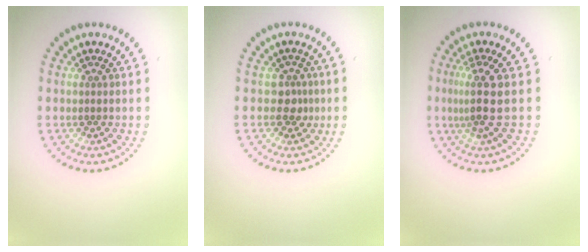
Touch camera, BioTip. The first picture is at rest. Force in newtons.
{"total": 1.7, "press": 1.4, "slide": 1.1}
{"total": 3.1, "press": 2.5, "slide": 1.9}